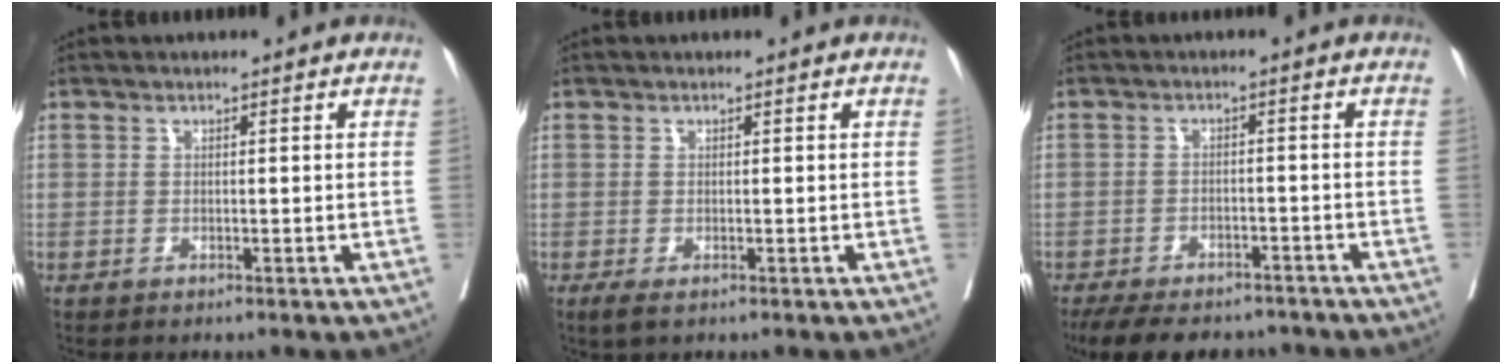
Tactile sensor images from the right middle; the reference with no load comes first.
{"total": 1.7, "force": [-1.0, 0.5, 1.2], "torque": [-0.028, -0.008, -0.015]}
{"total": 13.5, "force": [-11.4, 5.2, 5.0], "torque": [-0.097, -0.002, -0.154]}